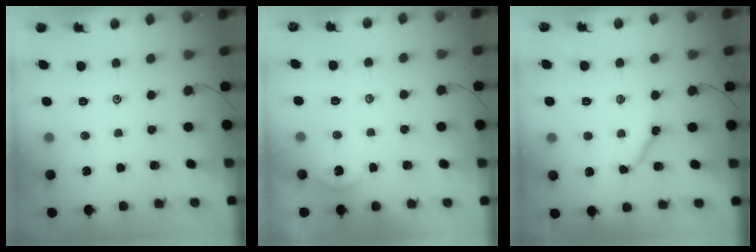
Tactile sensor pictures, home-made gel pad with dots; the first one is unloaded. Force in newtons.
{"total": 0.6, "press": 0.6, "slide": 0.2}
{"total": 8.8, "press": 8.7, "slide": 0.7}